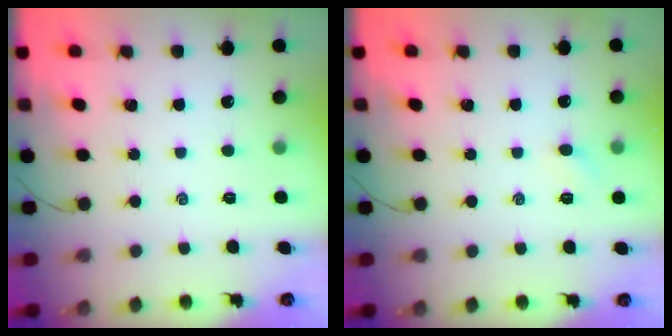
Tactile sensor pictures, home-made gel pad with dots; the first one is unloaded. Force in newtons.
{"total": 2.4, "press": 2.3, "slide": 0.7}